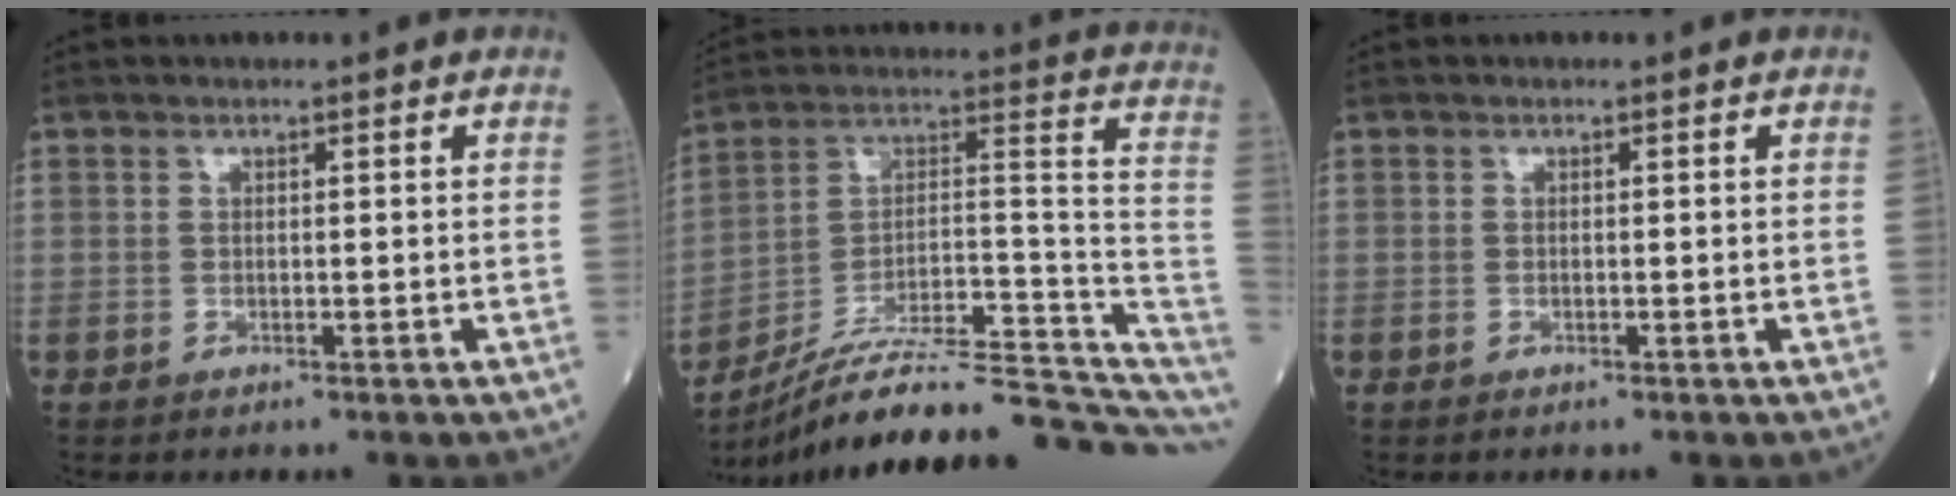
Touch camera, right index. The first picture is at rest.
{"total": 23.3, "force": [-19.4, 3.1, 12.6], "torque": [-0.142, 0.040, -0.297]}
{"total": 0.0}